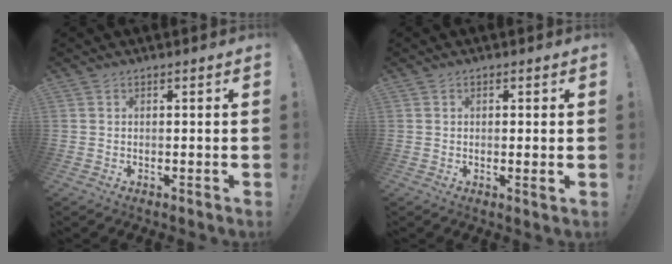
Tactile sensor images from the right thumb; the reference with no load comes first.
{"total": 1.5, "force": [0.1, 0.2, 1.5], "torque": [-0.019, -0.003, -0.001]}